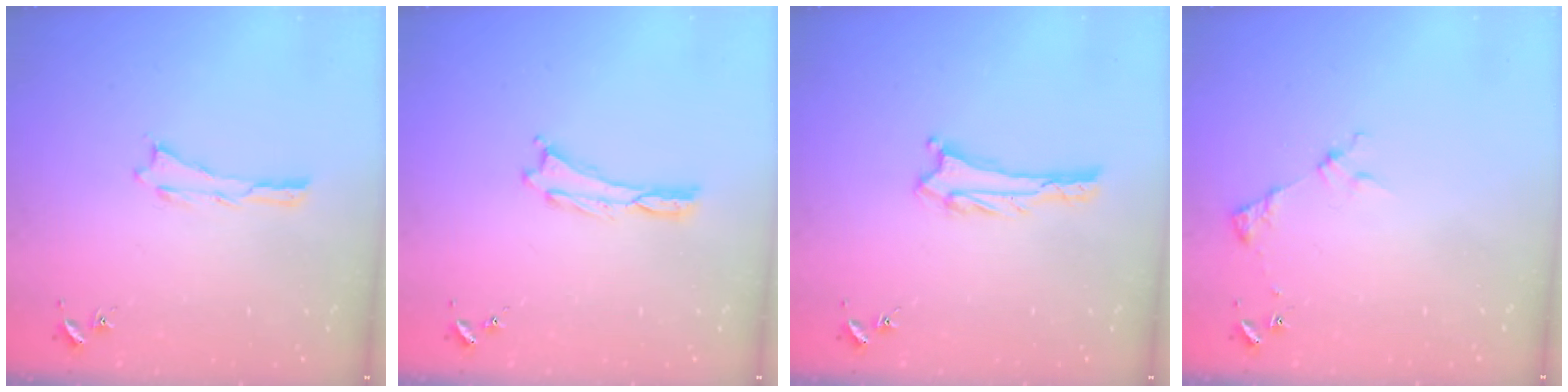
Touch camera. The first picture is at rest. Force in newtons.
{"total": 0.0}
{"total": 2.7, "press": 2.7, "slide": 0.2}
{"total": 2.9, "press": 2.9, "slide": 0.4}